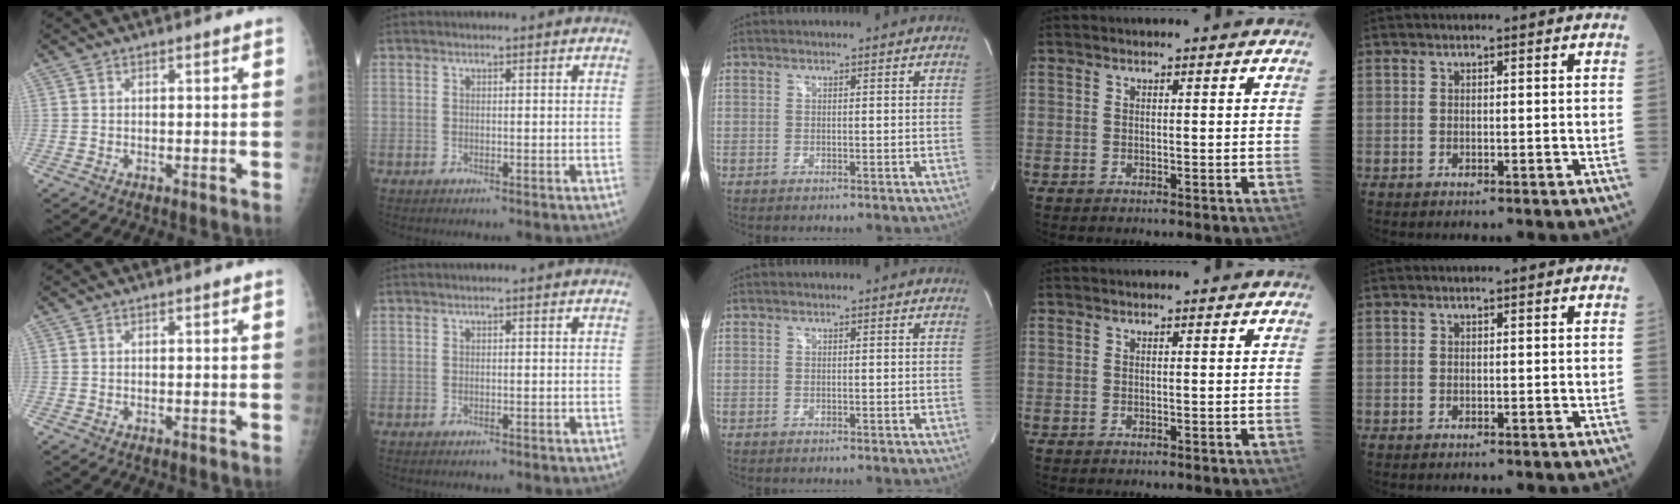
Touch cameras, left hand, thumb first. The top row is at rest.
{}